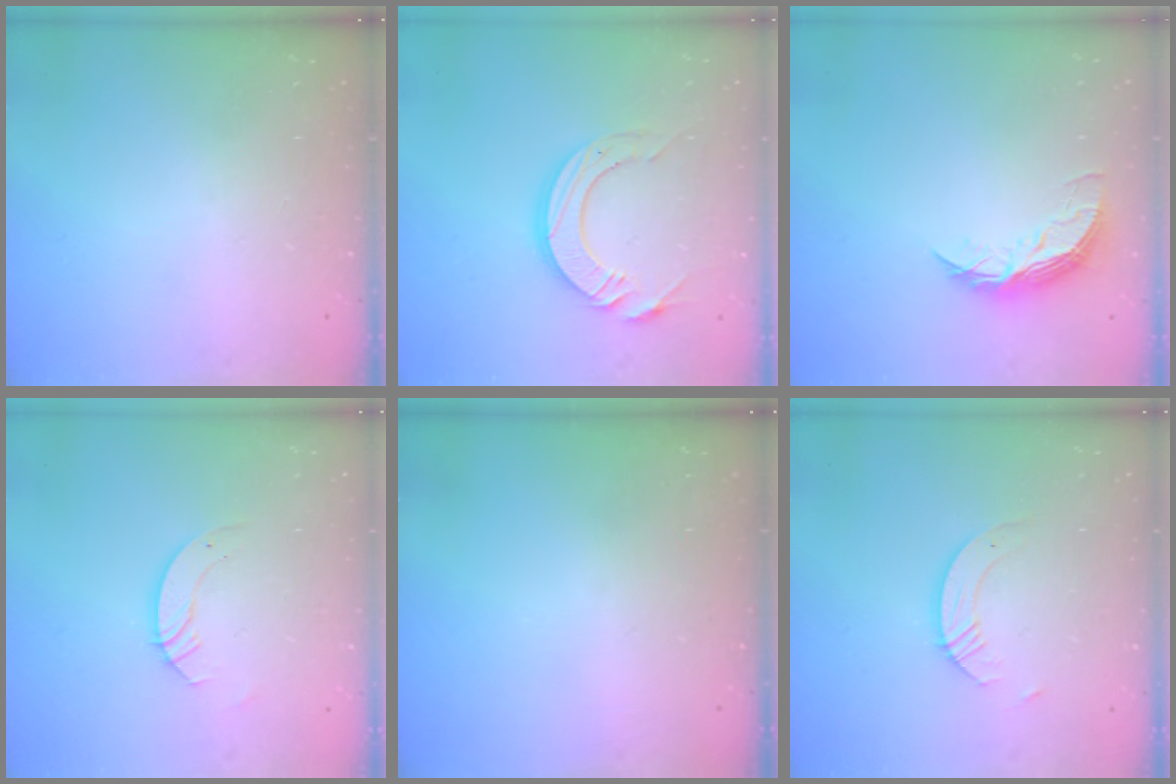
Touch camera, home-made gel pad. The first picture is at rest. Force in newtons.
{"total": 12.8, "press": 12.7, "slide": 1.2}
{"total": 7.9, "press": 7.8, "slide": 0.6}
{"total": 3.5, "press": 3.5, "slide": 0.4}
{"total": 0.0}
{"total": 4.3, "press": 4.2, "slide": 0.3}